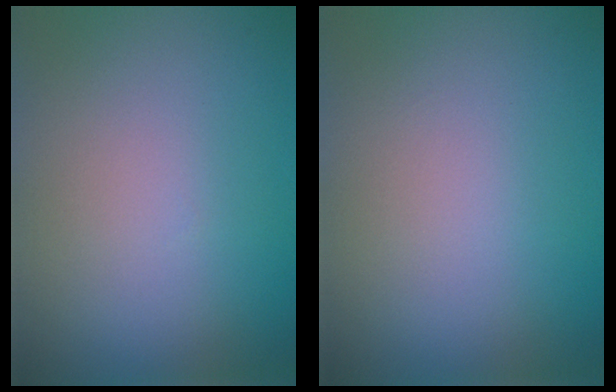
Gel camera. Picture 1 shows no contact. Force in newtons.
{"total": 0.0}